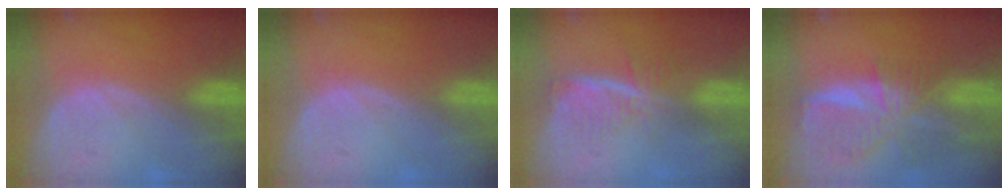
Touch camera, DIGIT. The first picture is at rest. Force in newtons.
{"total": 0.0}
{"total": 5.9, "press": 5.1, "slide": 3.0}
{"total": 9.2, "press": 8.0, "slide": 4.5}